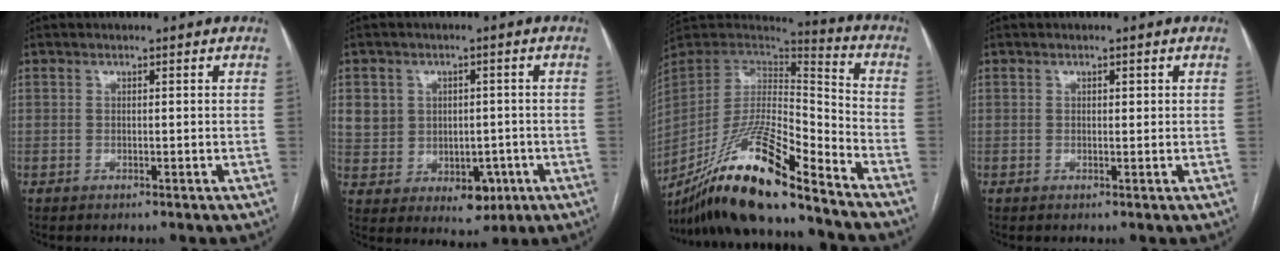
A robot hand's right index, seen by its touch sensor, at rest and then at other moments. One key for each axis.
{"total": 9.6, "fx": 0.1, "fy": 8.8, "fz": 3.9, "tx": -0.062, "ty": 0.027, "tz": 0.030}
{"total": 19.3, "fx": -15.0, "fy": 1.8, "fz": 11.9, "tx": -0.244, "ty": -0.006, "tz": -0.280}
{"total": 0.9, "fx": 0.4, "fy": 0.4, "fz": 0.6, "tx": -0.008, "ty": 0.001, "tz": 0.005}